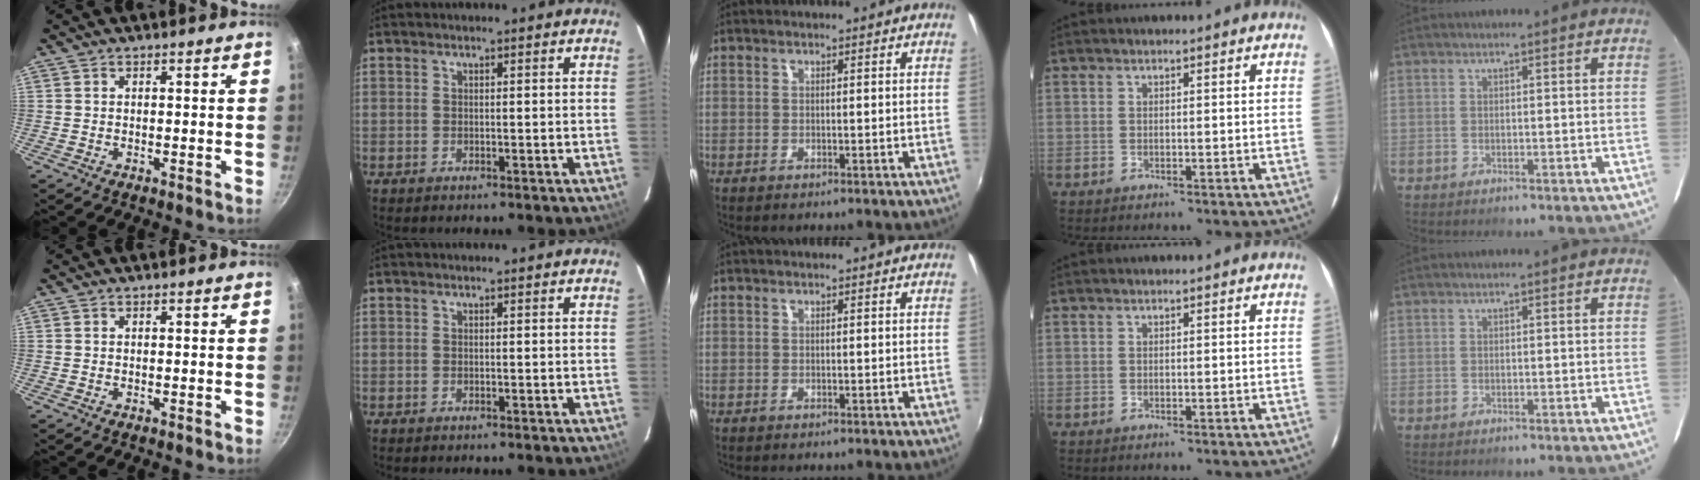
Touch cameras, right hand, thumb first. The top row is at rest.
{}